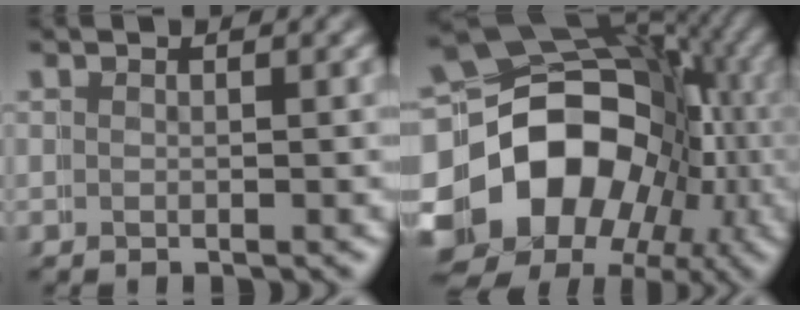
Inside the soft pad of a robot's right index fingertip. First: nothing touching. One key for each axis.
{"total": 24.0, "fx": -2.9, "fy": 19.7, "fz": 13.5, "tx": -0.247, "ty": -0.069, "tz": -0.038}